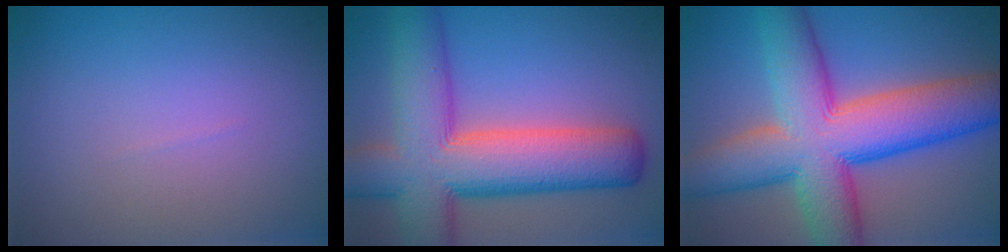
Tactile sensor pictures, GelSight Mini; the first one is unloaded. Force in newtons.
{"total": 12.1, "press": 12.1, "slide": 0.6}
{"total": 12.7, "press": 12.6, "slide": 0.5}